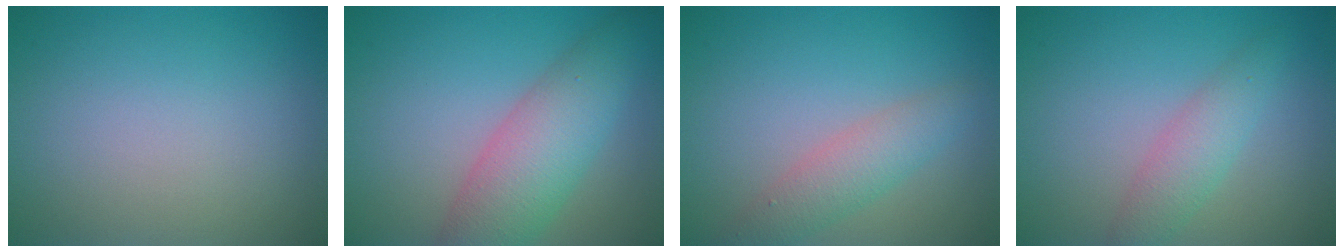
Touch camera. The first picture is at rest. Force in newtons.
{"total": 6.6, "press": 6.6, "slide": 0.2}
{"total": 3.0, "press": 3.0, "slide": 0.1}
{"total": 2.8, "press": 2.8, "slide": 0.1}